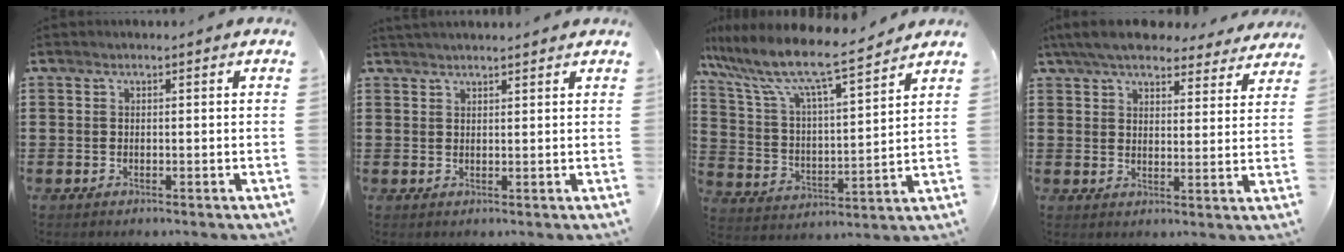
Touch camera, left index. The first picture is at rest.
{"total": 1.5, "force": [1.5, 0.0, 0.3], "torque": [-0.009, 0.001, 0.029]}
{"total": 8.8, "force": [7.5, 0.5, 4.4], "torque": [-0.117, -0.049, 0.123]}
{"total": 7.0, "force": [6.4, 1.4, 2.5], "torque": [-0.071, -0.017, 0.118]}